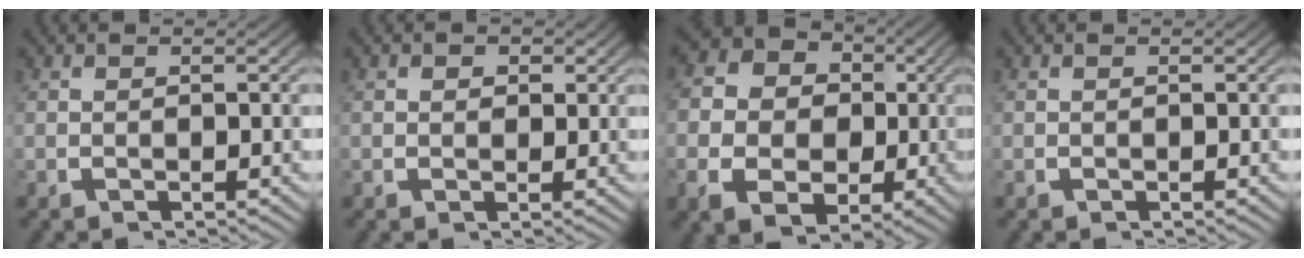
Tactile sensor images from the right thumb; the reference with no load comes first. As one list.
[{"total": 1.4, "force": [0.5, 1.2, 0.5], "torque": [-0.002, -0.012, 0.011]}, {"total": 14.8, "force": [1.5, 12.1, 8.4], "torque": [-0.174, -0.020, 0.018]}, {"total": 0.0}]